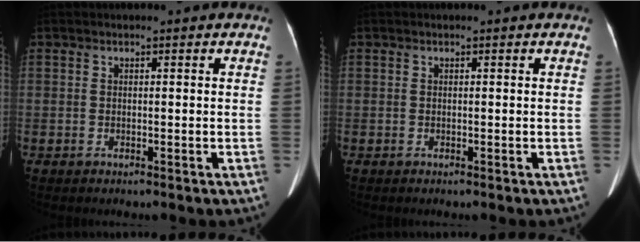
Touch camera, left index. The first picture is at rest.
{"total": 0.0}